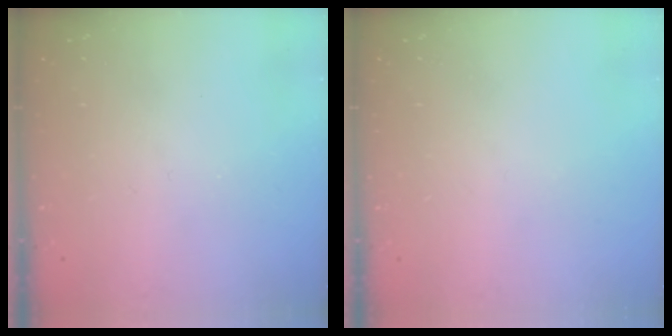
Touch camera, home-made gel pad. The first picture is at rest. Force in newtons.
{"total": 0.0}